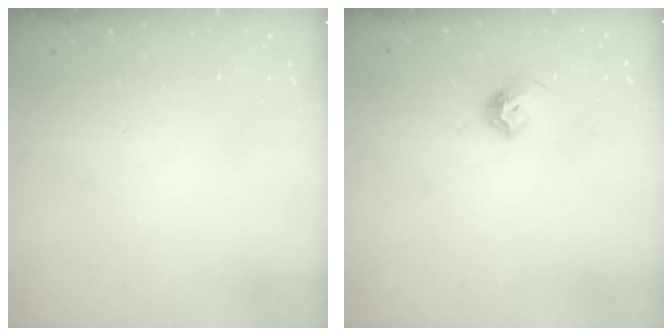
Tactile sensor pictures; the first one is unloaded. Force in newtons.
{"total": 7.0, "press": 6.9, "slide": 0.8}